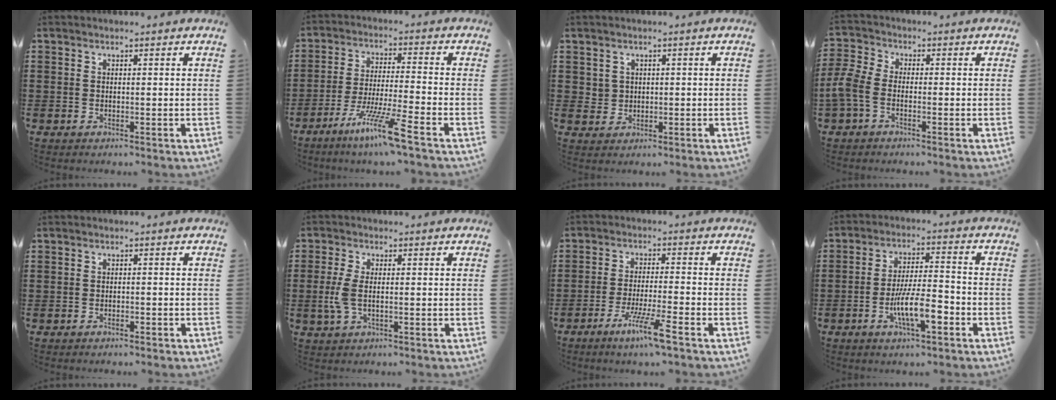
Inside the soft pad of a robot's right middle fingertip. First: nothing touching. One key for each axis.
{"total": 9.1, "fx": -6.5, "fy": -0.2, "fz": 6.3, "tx": -0.127, "ty": -0.012, "tz": -0.127}
{"total": 2.0, "fx": 0.7, "fy": 1.9, "fz": 0.3, "tx": -0.015, "ty": 0.010, "tz": 0.010}
{"total": 4.5, "fx": -2.1, "fy": 2.3, "fz": 3.3, "tx": -0.099, "ty": -0.007, "tz": -0.051}
{"total": 0.9, "fx": -0.8, "fy": 0.2, "fz": 0.3, "tx": -0.008, "ty": -0.002, "tz": -0.016}
{"total": 4.2, "fx": -0.4, "fy": 1.9, "fz": 3.7, "tx": -0.098, "ty": -0.007, "tz": -0.016}
{"total": 5.5, "fx": -3.5, "fy": 0.1, "fz": 4.2, "tx": -0.072, "ty": -0.007, "tz": -0.059}
{"total": 8.1, "fx": -3.6, "fy": 2.1, "fz": 6.9, "tx": -0.138, "ty": -0.005, "tz": -0.069}